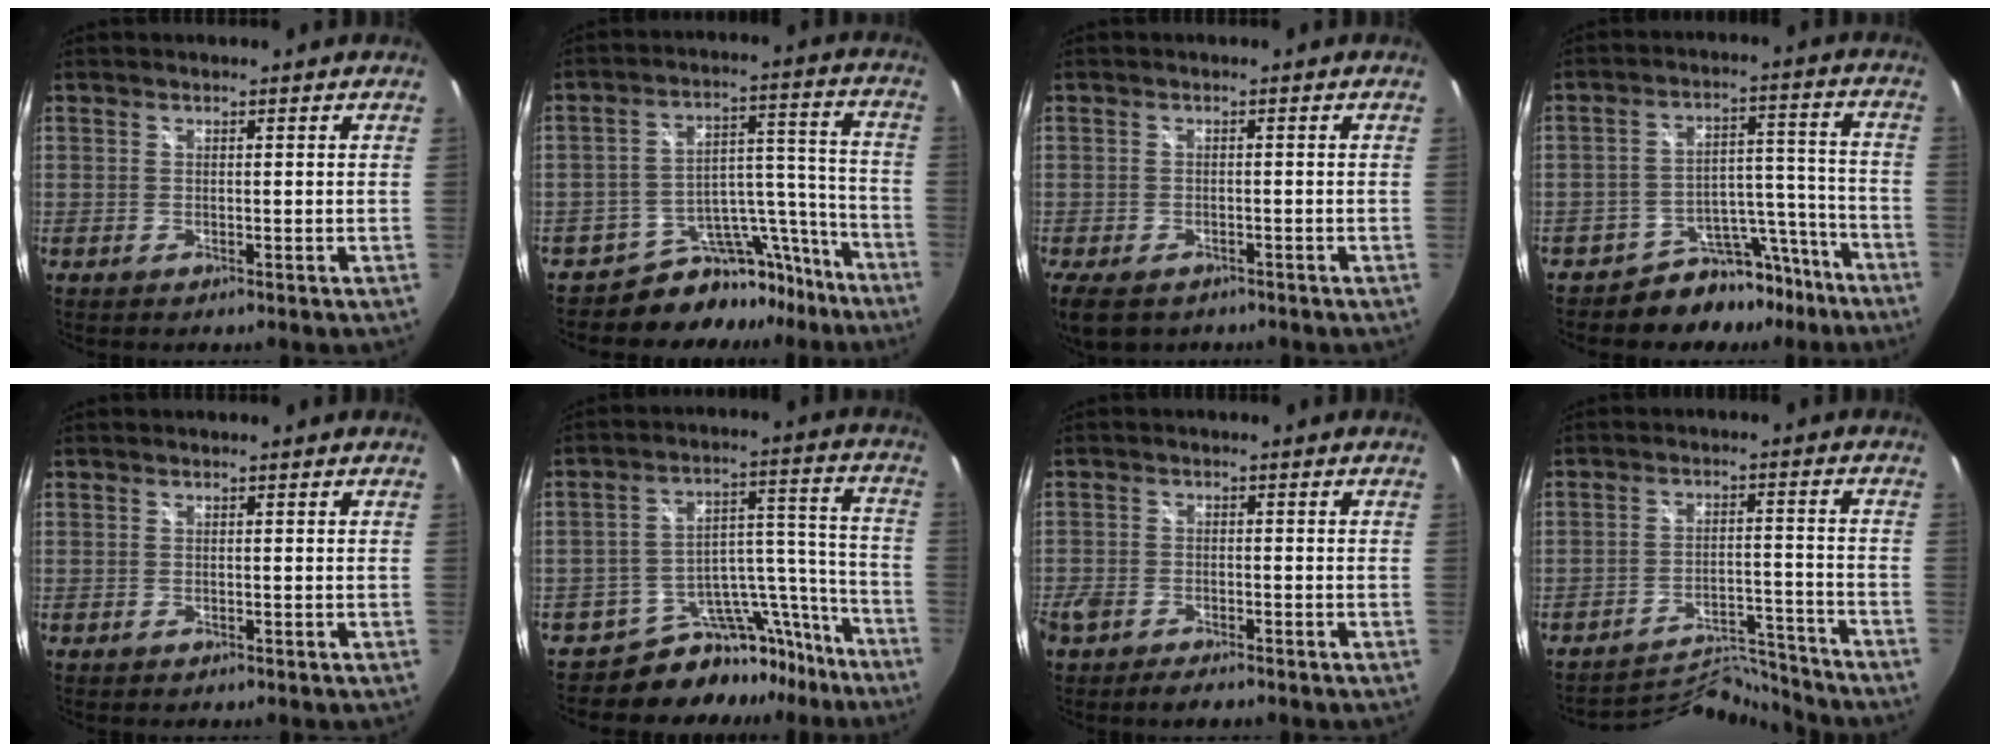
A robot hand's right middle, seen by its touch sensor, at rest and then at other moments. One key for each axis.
{"total": 12.6, "fx": -11.3, "fy": 5.4, "fz": 1.3, "tx": -0.004, "ty": 0.071, "tz": -0.169}
{"total": 7.5, "fx": -5.0, "fy": 4.1, "fz": 3.9, "tx": -0.096, "ty": -0.030, "tz": -0.085}
{"total": 10.7, "fx": -9.2, "fy": 5.1, "fz": 2.0, "tx": -0.018, "ty": 0.055, "tz": -0.128}
{"total": 0.0}
{"total": 13.7, "fx": -12.4, "fy": 5.6, "fz": 1.3, "tx": 0.000, "ty": 0.078, "tz": -0.185}
{"total": 5.5, "fx": -4.2, "fy": 2.2, "fz": 2.7, "tx": -0.076, "ty": -0.015, "tz": -0.080}
{"total": 9.6, "fx": -9.5, "fy": -0.4, "fz": -1.2, "tx": -0.003, "ty": 0.024, "tz": -0.153}